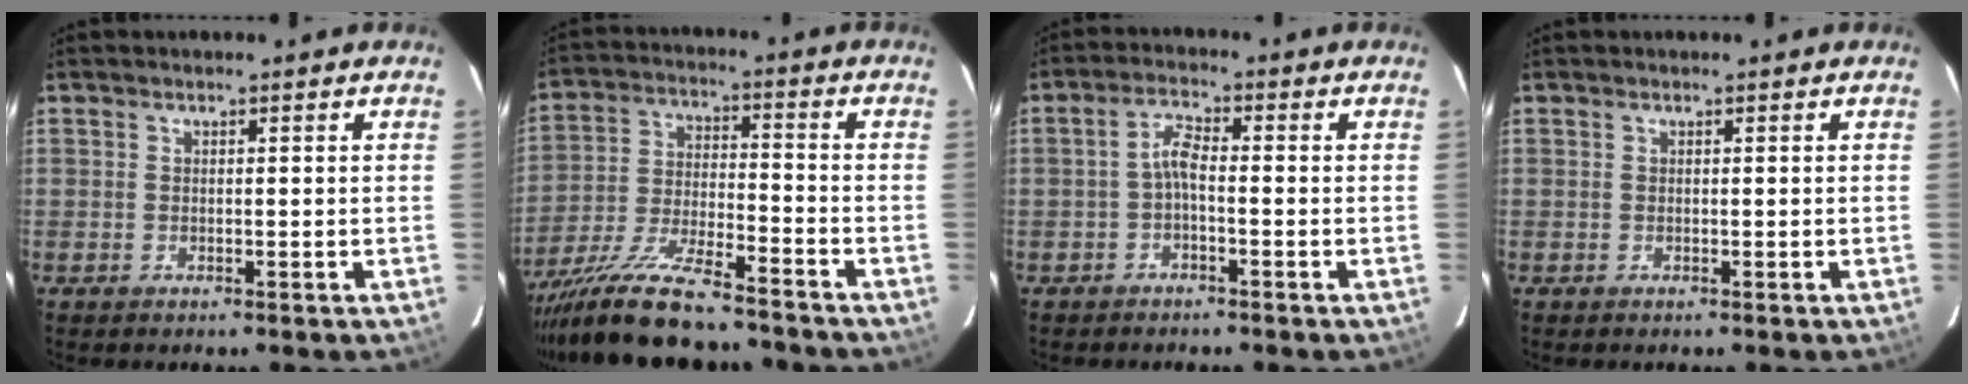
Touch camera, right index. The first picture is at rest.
{"total": 15.9, "force": [-13.4, 2.8, 8.1], "torque": [-0.169, -0.033, -0.231]}
{"total": 3.1, "force": [-1.2, 0.9, 2.7], "torque": [-0.059, 0.009, -0.026]}
{"total": 0.0}